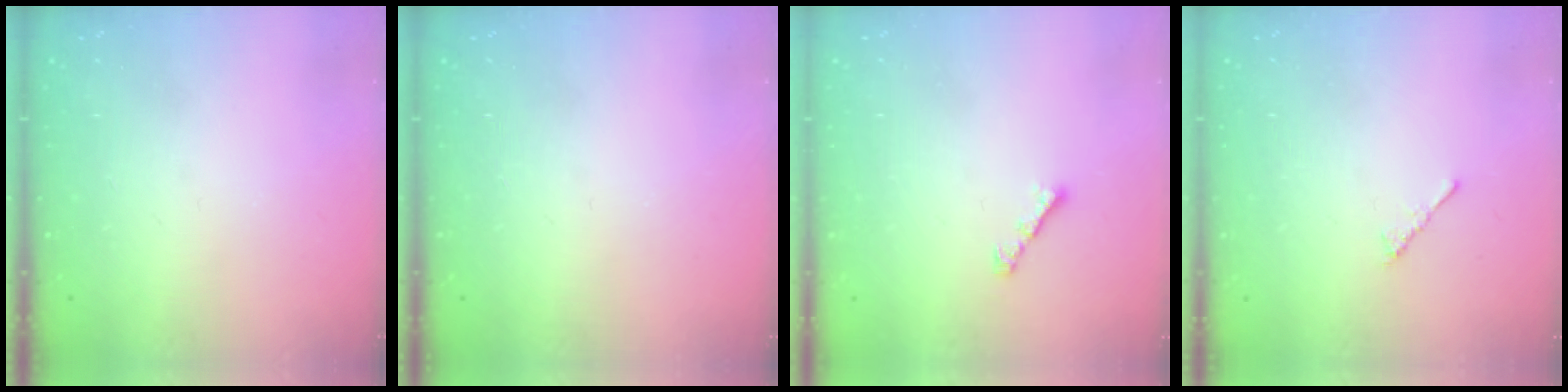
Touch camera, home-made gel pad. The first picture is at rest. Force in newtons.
{"total": 0.0}
{"total": 2.6, "press": 2.5, "slide": 0.7}
{"total": 2.3, "press": 2.2, "slide": 0.6}